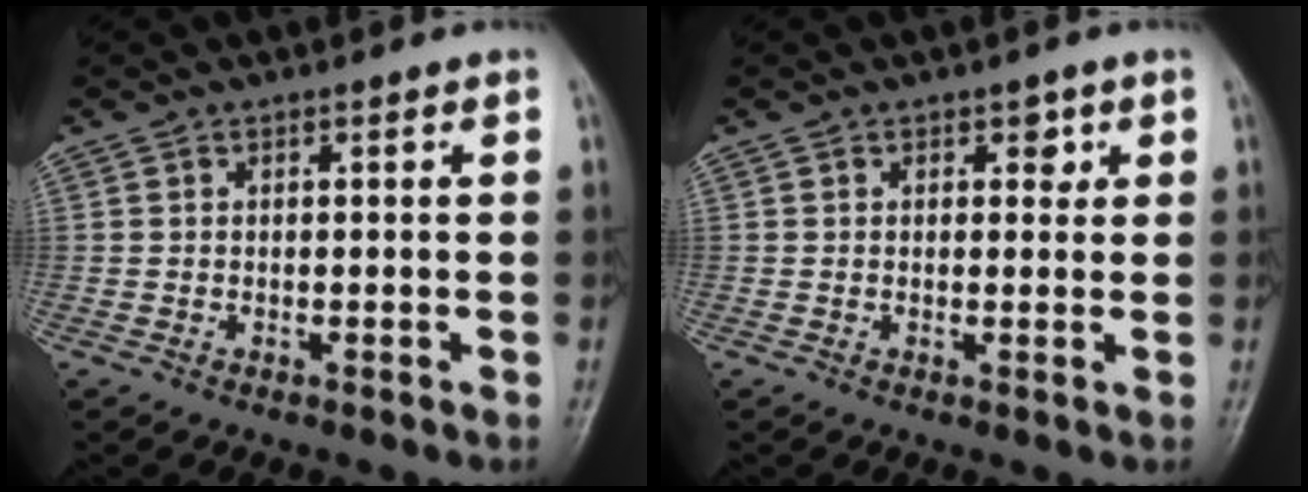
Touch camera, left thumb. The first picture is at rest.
{"total": 2.3, "force": [1.0, 1.6, 1.3], "torque": [0.004, -0.001, 0.010]}